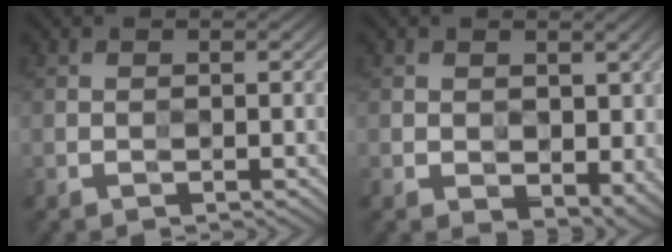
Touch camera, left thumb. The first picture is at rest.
{"total": 3.7, "force": [0.6, 2.8, 2.4], "torque": [-0.046, -0.020, 0.014]}